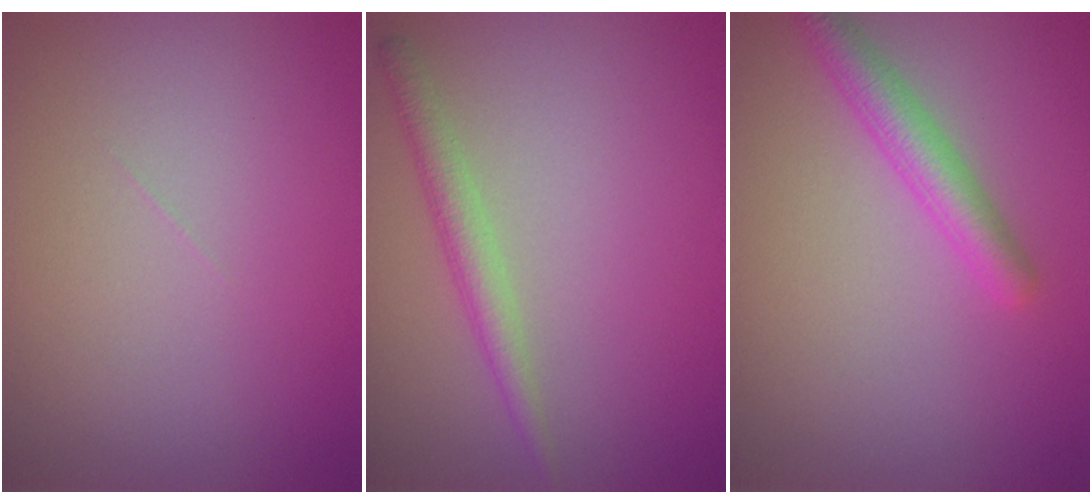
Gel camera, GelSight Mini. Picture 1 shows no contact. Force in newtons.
{"total": 2.0, "press": 2.0, "slide": 0.0}
{"total": 2.9, "press": 2.9, "slide": 0.1}